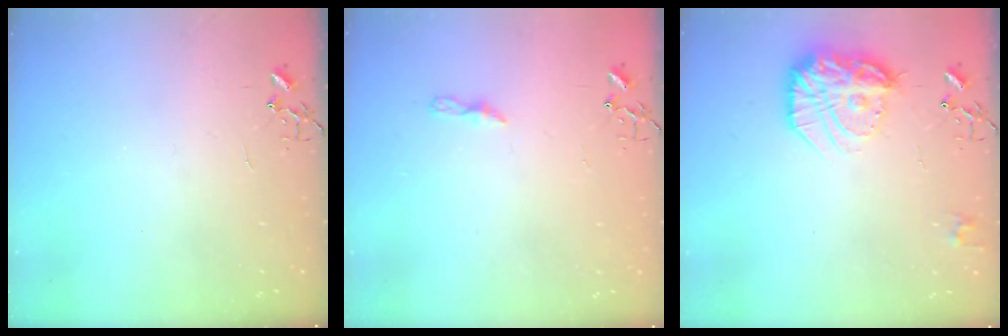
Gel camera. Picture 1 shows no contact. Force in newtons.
{"total": 3.7, "press": 3.7, "slide": 0.4}
{"total": 19.0, "press": 19.0, "slide": 1.7}